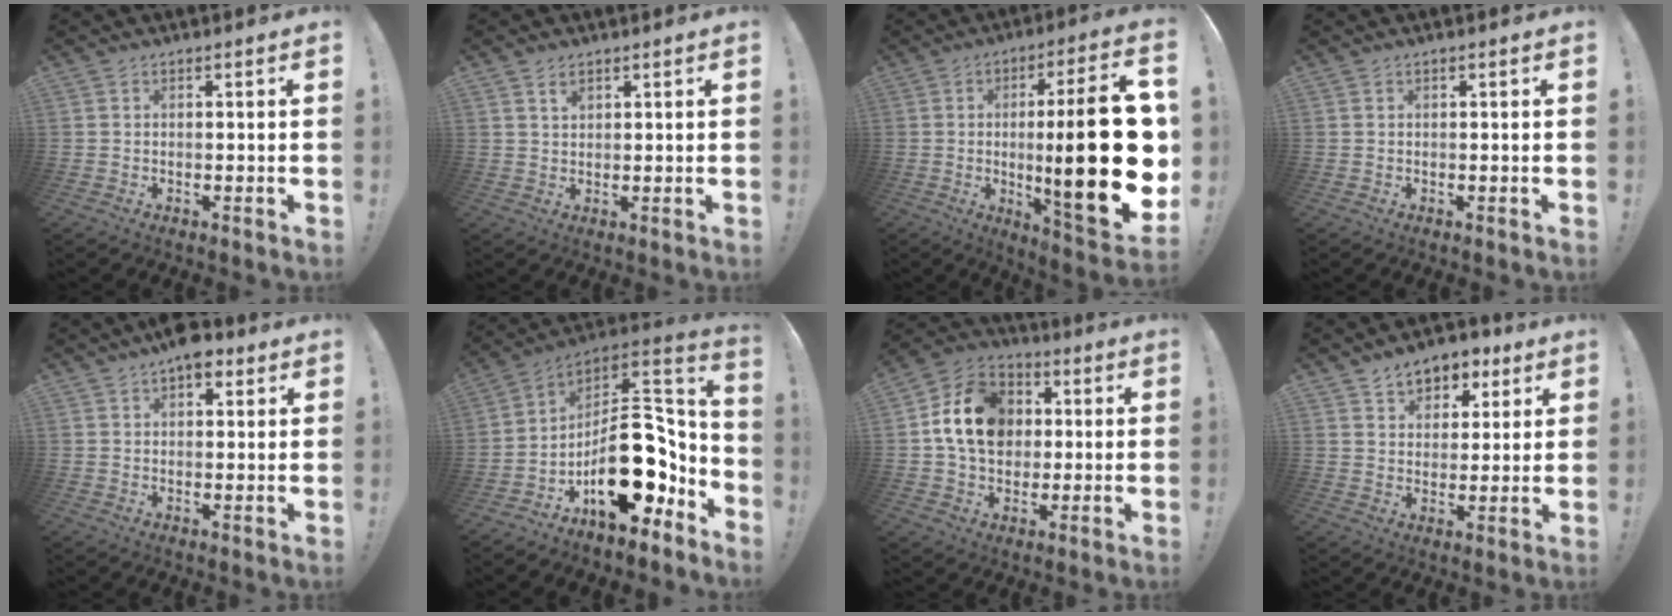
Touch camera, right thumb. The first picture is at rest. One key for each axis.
{"total": 2.2, "fx": 1.5, "fy": 1.3, "fz": 1.1, "tx": -0.008, "ty": -0.009, "tz": 0.024}
{"total": 27.2, "fx": -0.8, "fy": 5.3, "fz": 26.6, "tx": -0.427, "ty": -0.010, "tz": -0.010}
{"total": 0.0}
{"total": 6.5, "fx": 4.0, "fy": 3.4, "fz": 3.9, "tx": -0.045, "ty": -0.016, "tz": 0.068}
{"total": 22.1, "fx": -6.0, "fy": 12.8, "fz": 17.0, "tx": -0.243, "ty": 0.028, "tz": -0.080}
{"total": 16.2, "fx": 2.5, "fy": 13.0, "fz": 9.3, "tx": -0.155, "ty": 0.008, "tz": 0.055}
{"total": 8.2, "fx": 5.0, "fy": 6.0, "fz": 2.6, "tx": -0.026, "ty": -0.032, "tz": 0.092}